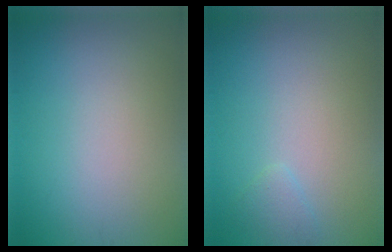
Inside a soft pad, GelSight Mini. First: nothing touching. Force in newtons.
{"total": 0.9, "press": 0.9, "slide": 0.1}